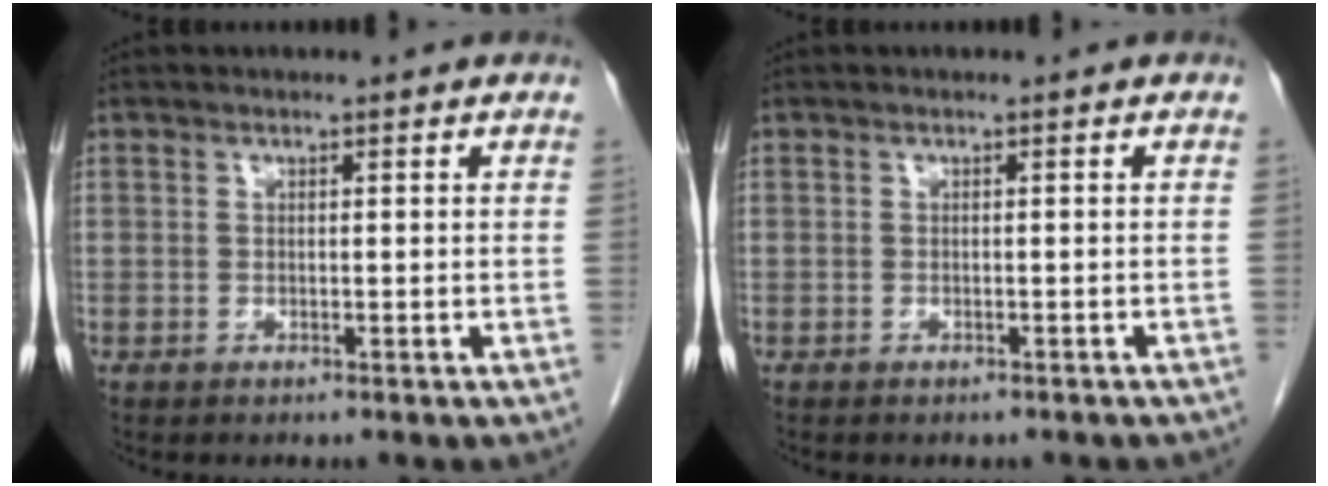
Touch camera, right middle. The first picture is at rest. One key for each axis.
{"total": 3.2, "fx": -2.7, "fy": 1.2, "fz": 1.1, "tx": -0.016, "ty": -0.004, "tz": -0.030}